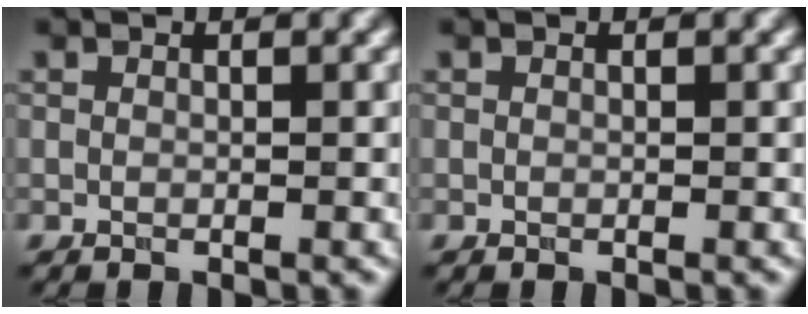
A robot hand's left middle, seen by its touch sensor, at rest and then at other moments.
{"total": 0.0}